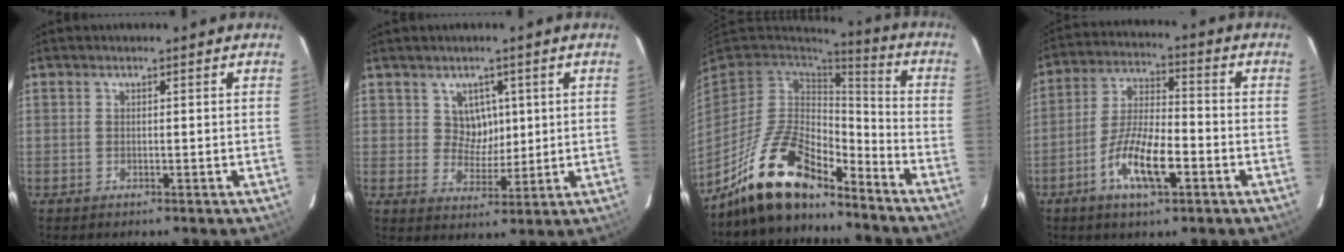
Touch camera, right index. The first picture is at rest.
{"total": 4.8, "force": [1.6, 4.3, 1.2], "torque": [-0.016, 0.006, 0.034]}
{"total": 16.2, "force": [-12.5, 5.8, 8.5], "torque": [-0.190, -0.006, -0.229]}
{"total": 11.4, "force": [-5.1, 3.5, 9.6], "torque": [-0.195, -0.003, -0.094]}